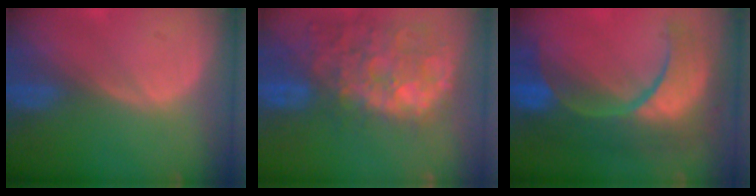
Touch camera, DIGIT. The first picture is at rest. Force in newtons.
{"total": 14.1, "press": 11.6, "slide": 8.1}
{"total": 12.5, "press": 12.4, "slide": 1.3}